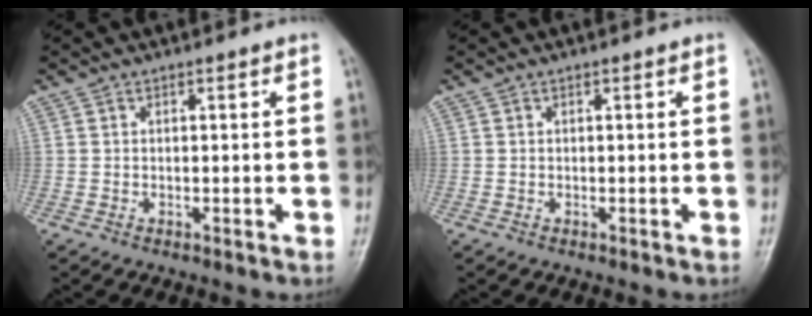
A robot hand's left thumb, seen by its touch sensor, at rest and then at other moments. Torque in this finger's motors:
{"motor_torque": [0.00, 0.00, 0.00, 0.00, 0.00]}